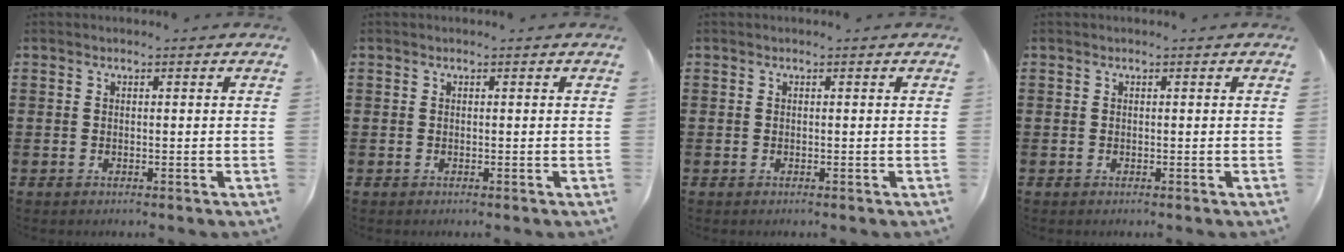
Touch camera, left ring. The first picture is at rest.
{"total": 0.0}
{"total": 0.0}
{"total": 0.0}